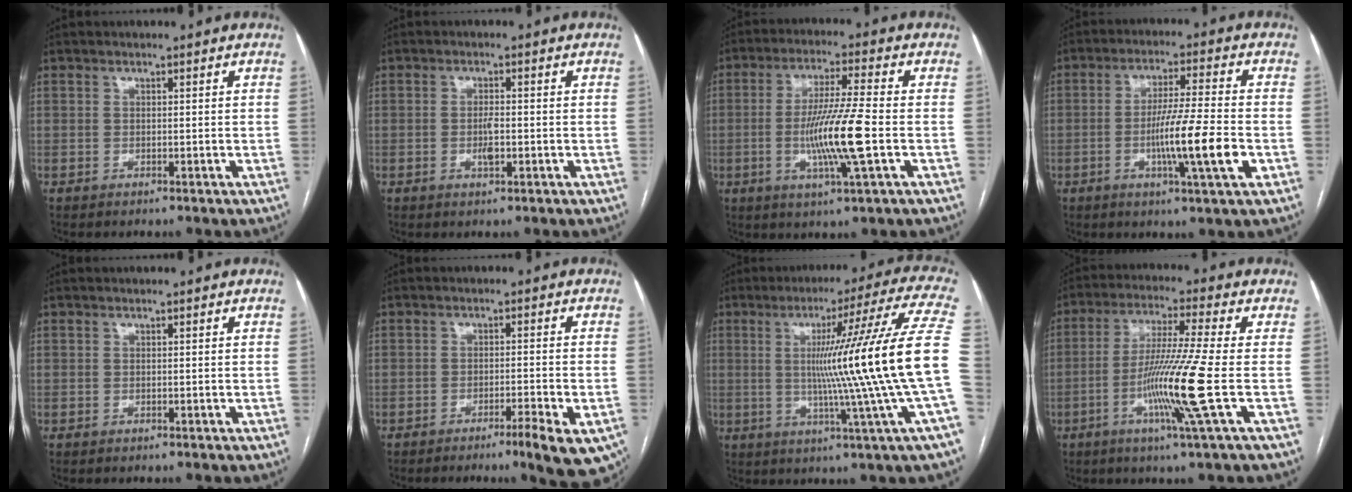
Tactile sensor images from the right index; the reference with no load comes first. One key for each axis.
{"total": 2.4, "fx": -0.6, "fy": 0.7, "fz": 2.3, "tx": -0.045, "ty": 0.000, "tz": -0.008}
{"total": 11.2, "fx": -2.2, "fy": -0.5, "fz": 11.0, "tx": -0.212, "ty": -0.012, "tz": -0.045}
{"total": 10.7, "fx": -2.8, "fy": -0.6, "fz": 10.3, "tx": -0.182, "ty": -0.012, "tz": -0.052}
{"total": 0.0}
{"total": 8.4, "fx": -5.2, "fy": 0.6, "fz": 6.6, "tx": -0.064, "ty": -0.007, "tz": -0.073}
{"total": 20.9, "fx": -0.6, "fy": -3.4, "fz": 20.6, "tx": -0.252, "ty": 0.001, "tz": -0.026}
{"total": 12.0, "fx": -3.4, "fy": -2.4, "fz": 11.2, "tx": -0.219, "ty": -0.021, "tz": -0.069}